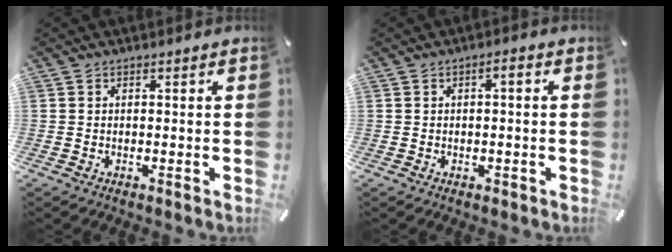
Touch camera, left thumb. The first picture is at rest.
{"total": 1.8, "force": [-0.3, 0.9, 1.5], "torque": [-0.028, 0.005, -0.006]}